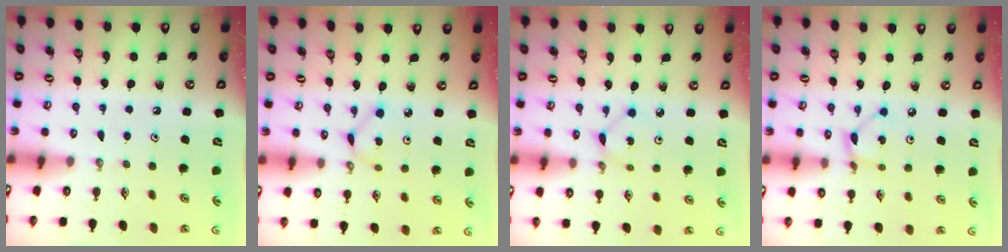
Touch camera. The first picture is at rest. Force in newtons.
{"total": 2.8, "press": 2.8, "slide": 0.3}
{"total": 1.6, "press": 1.5, "slide": 0.2}
{"total": 2.8, "press": 2.8, "slide": 0.1}